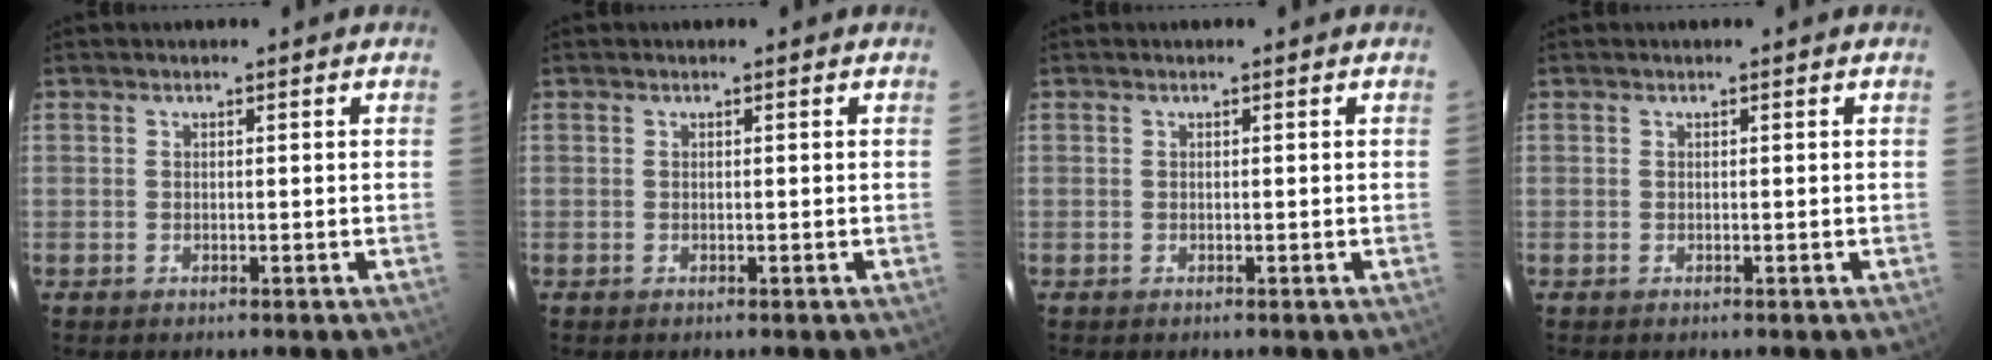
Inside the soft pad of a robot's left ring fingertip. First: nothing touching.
{"total": 0.0}
{"total": 0.0}
{"total": 0.0}